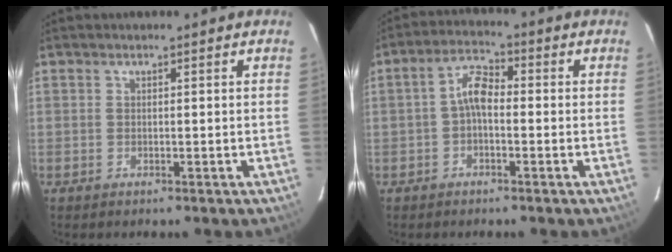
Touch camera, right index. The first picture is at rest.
{"total": 4.5, "force": [-1.0, 2.3, 3.8], "torque": [-0.075, 0.018, -0.021]}